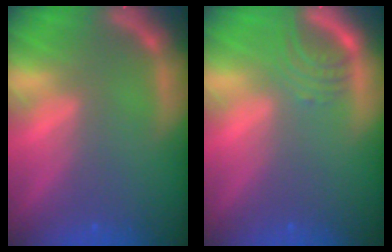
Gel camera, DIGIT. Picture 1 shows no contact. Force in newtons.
{"total": 3.0}